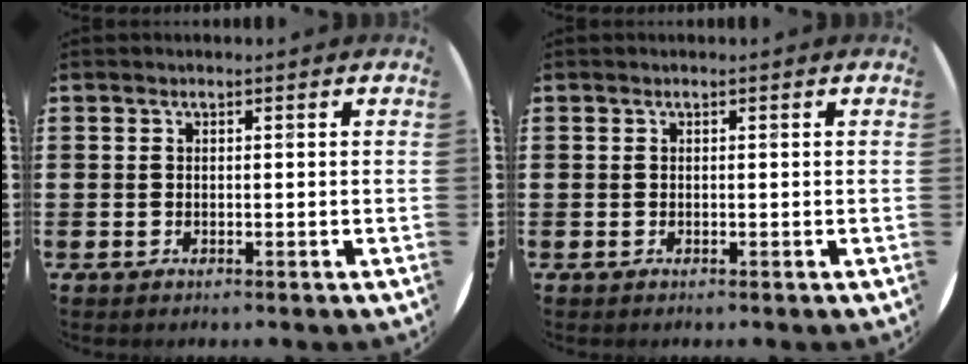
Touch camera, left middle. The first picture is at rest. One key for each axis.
{"total": 0.0}